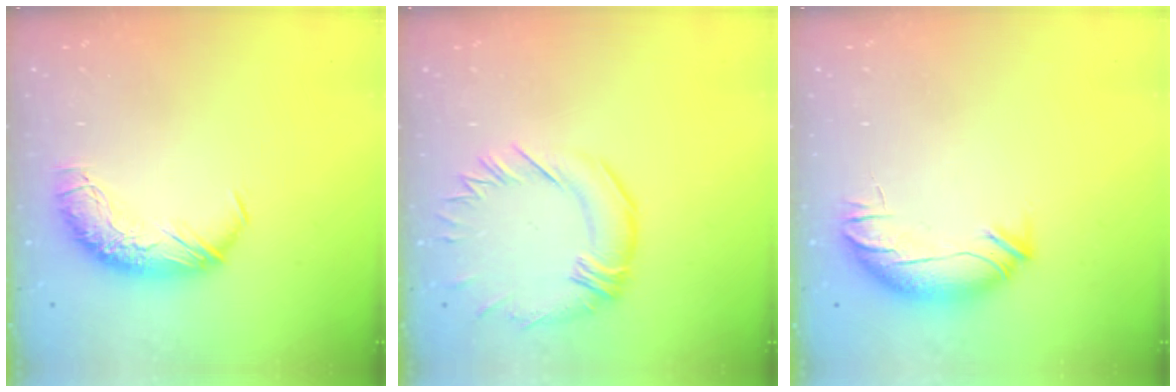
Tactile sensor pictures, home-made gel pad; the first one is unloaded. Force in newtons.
{"total": 1.5, "press": 0.9, "slide": 1.1}
{"total": 3.9, "press": 3.5, "slide": 1.8}